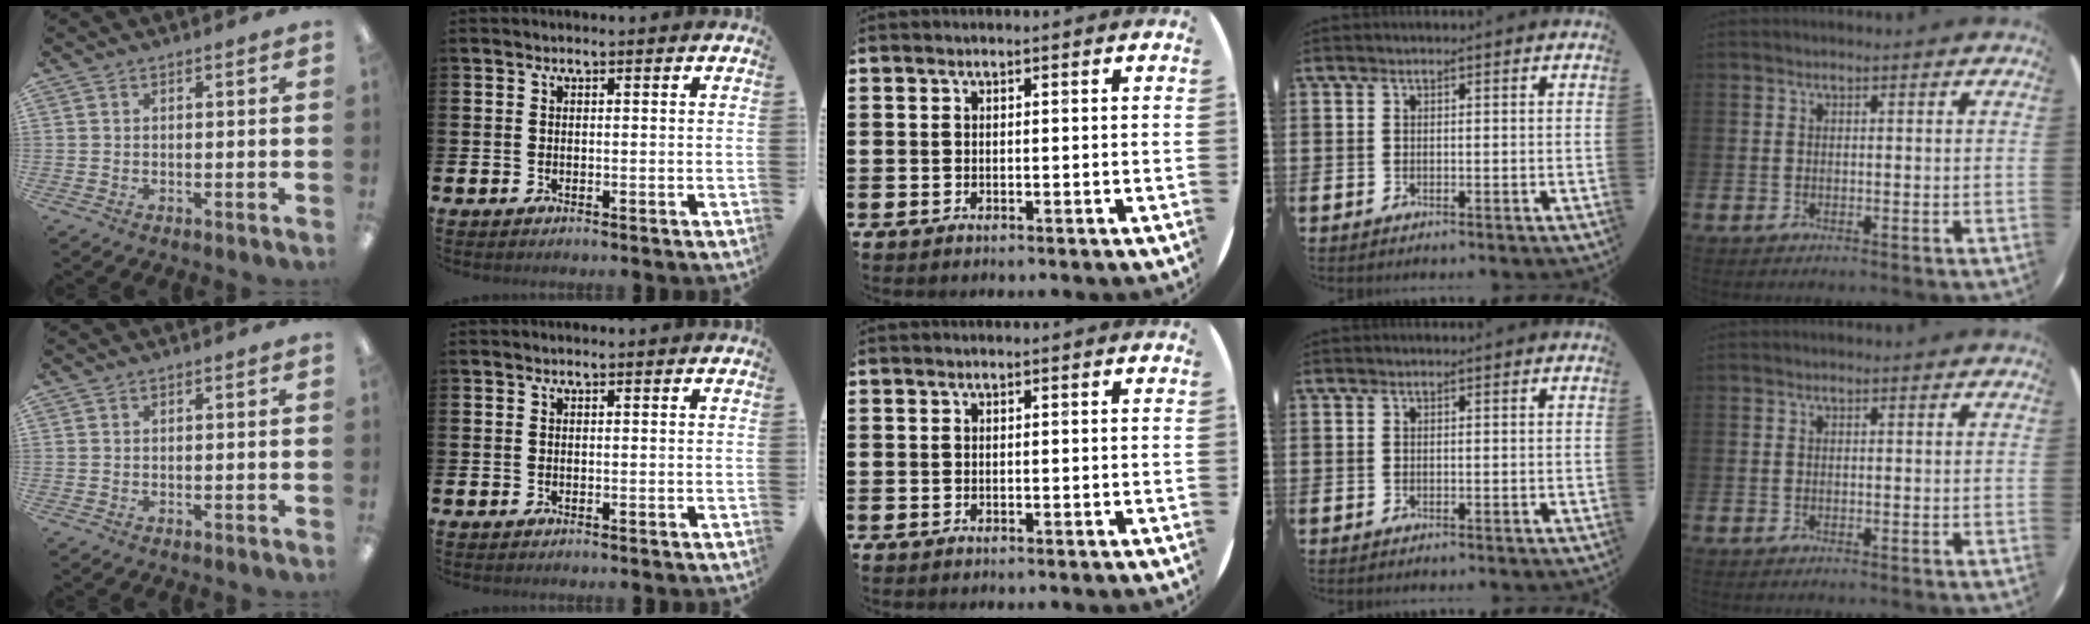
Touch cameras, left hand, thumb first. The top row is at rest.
{}